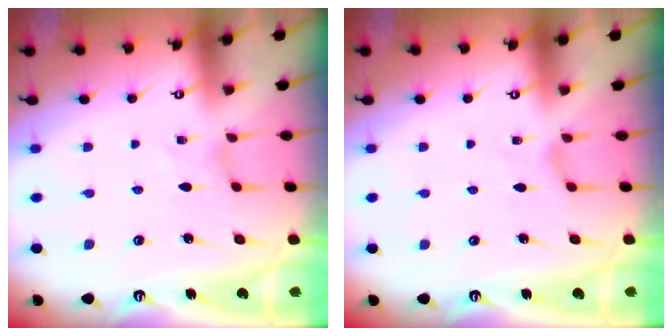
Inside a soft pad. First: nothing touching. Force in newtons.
{"total": 0.8, "press": 0.8, "slide": 0.2}